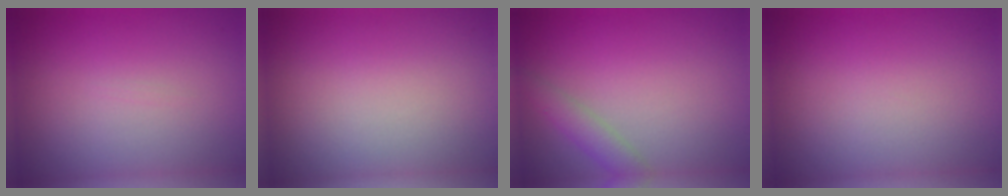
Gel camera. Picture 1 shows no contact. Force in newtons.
{"total": 0.0}
{"total": 2.1, "press": 2.1, "slide": 0.2}
{"total": 0.0}